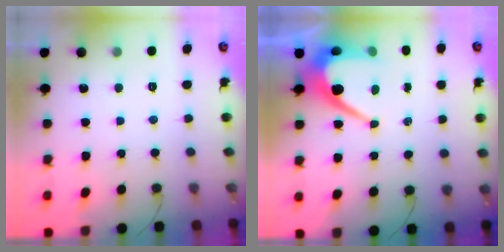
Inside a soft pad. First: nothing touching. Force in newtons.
{"total": 9.4, "press": 9.4, "slide": 0.7}